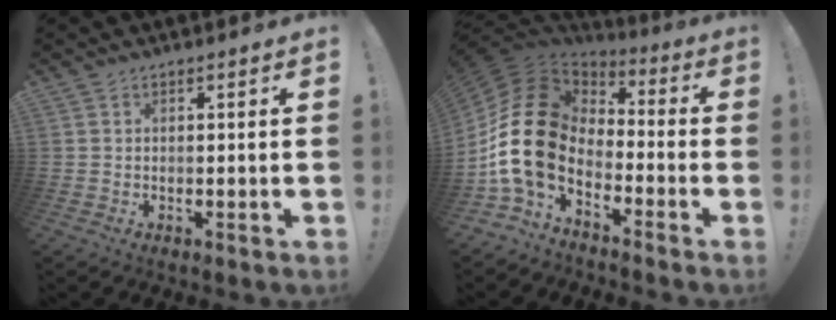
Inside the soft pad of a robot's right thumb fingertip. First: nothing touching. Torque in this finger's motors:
{"motor_torque": [2.49, 2.52, 1.46, -1.31, 0.26]}